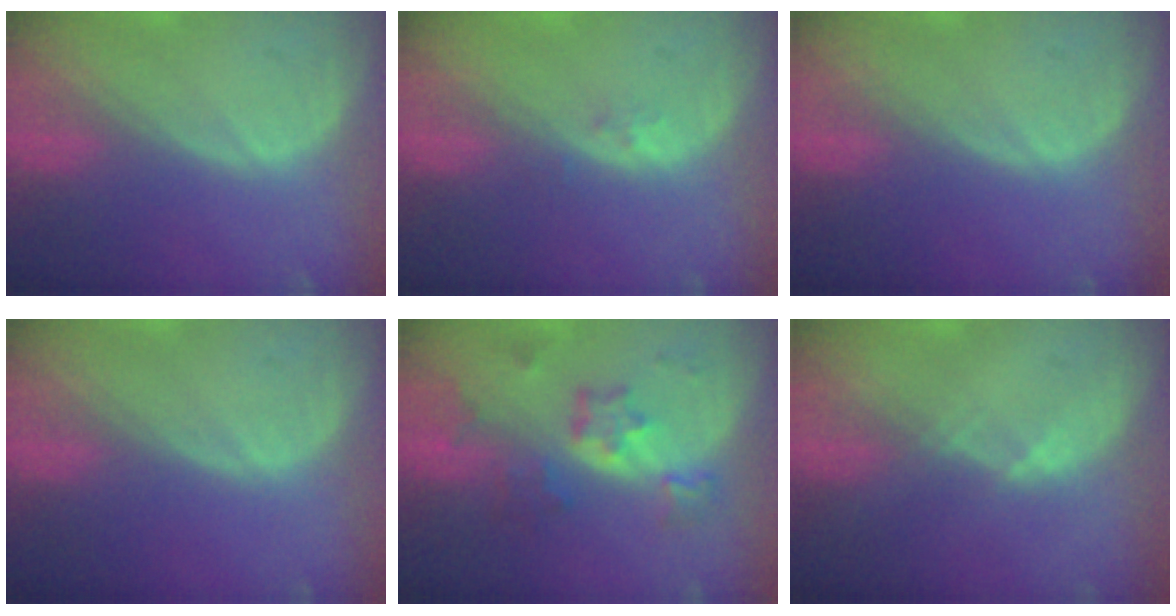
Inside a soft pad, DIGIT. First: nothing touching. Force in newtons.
{"total": 1.1, "press": 0.8, "slide": 0.7}
{"total": 0.0}
{"total": 0.0}
{"total": 7.2, "press": 6.5, "slide": 3.1}
{"total": 1.0, "press": 0.8, "slide": 0.5}